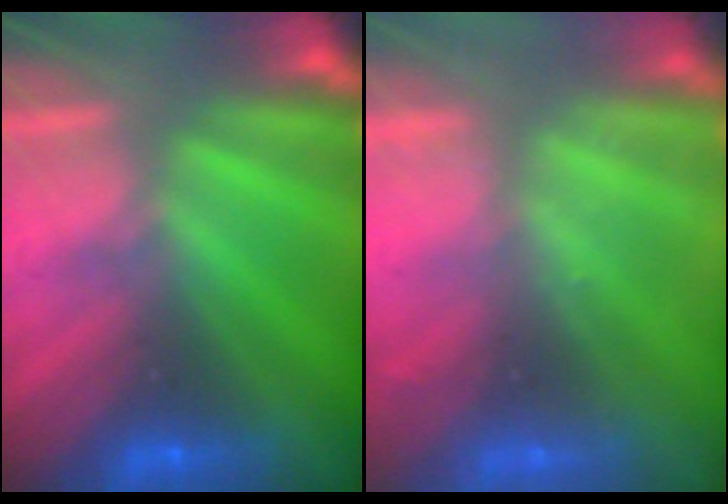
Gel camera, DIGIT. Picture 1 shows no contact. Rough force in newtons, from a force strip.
{"total": 2.3}